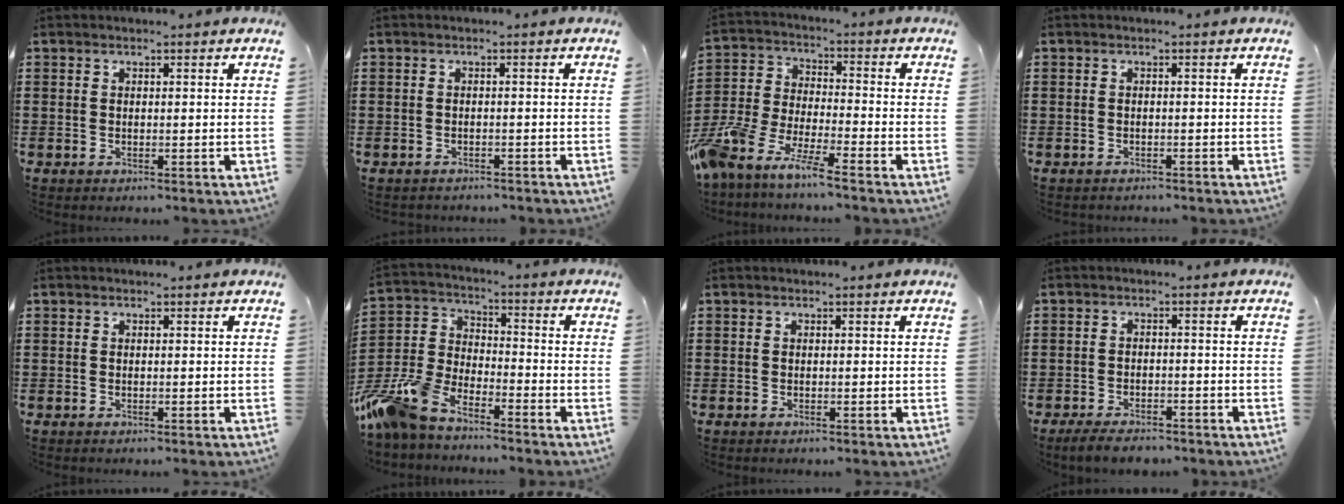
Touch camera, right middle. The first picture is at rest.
{"total": 0.8, "force": [-0.8, 0.1, 0.0], "torque": [-0.002, 0.001, -0.018]}
{"total": 8.0, "force": [-7.7, 0.3, 2.2], "torque": [-0.069, -0.003, -0.158]}
{"total": 0.7, "force": [-0.6, 0.1, 0.0], "torque": [-0.002, 0.000, -0.014]}
{"total": 0.0}
{"total": 10.1, "force": [-8.9, 2.7, 3.7], "torque": [-0.108, 0.015, -0.184]}
{"total": 0.0}
{"total": 3.3, "force": [-3.0, 0.7, 1.1], "torque": [-0.028, 0.000, -0.062]}